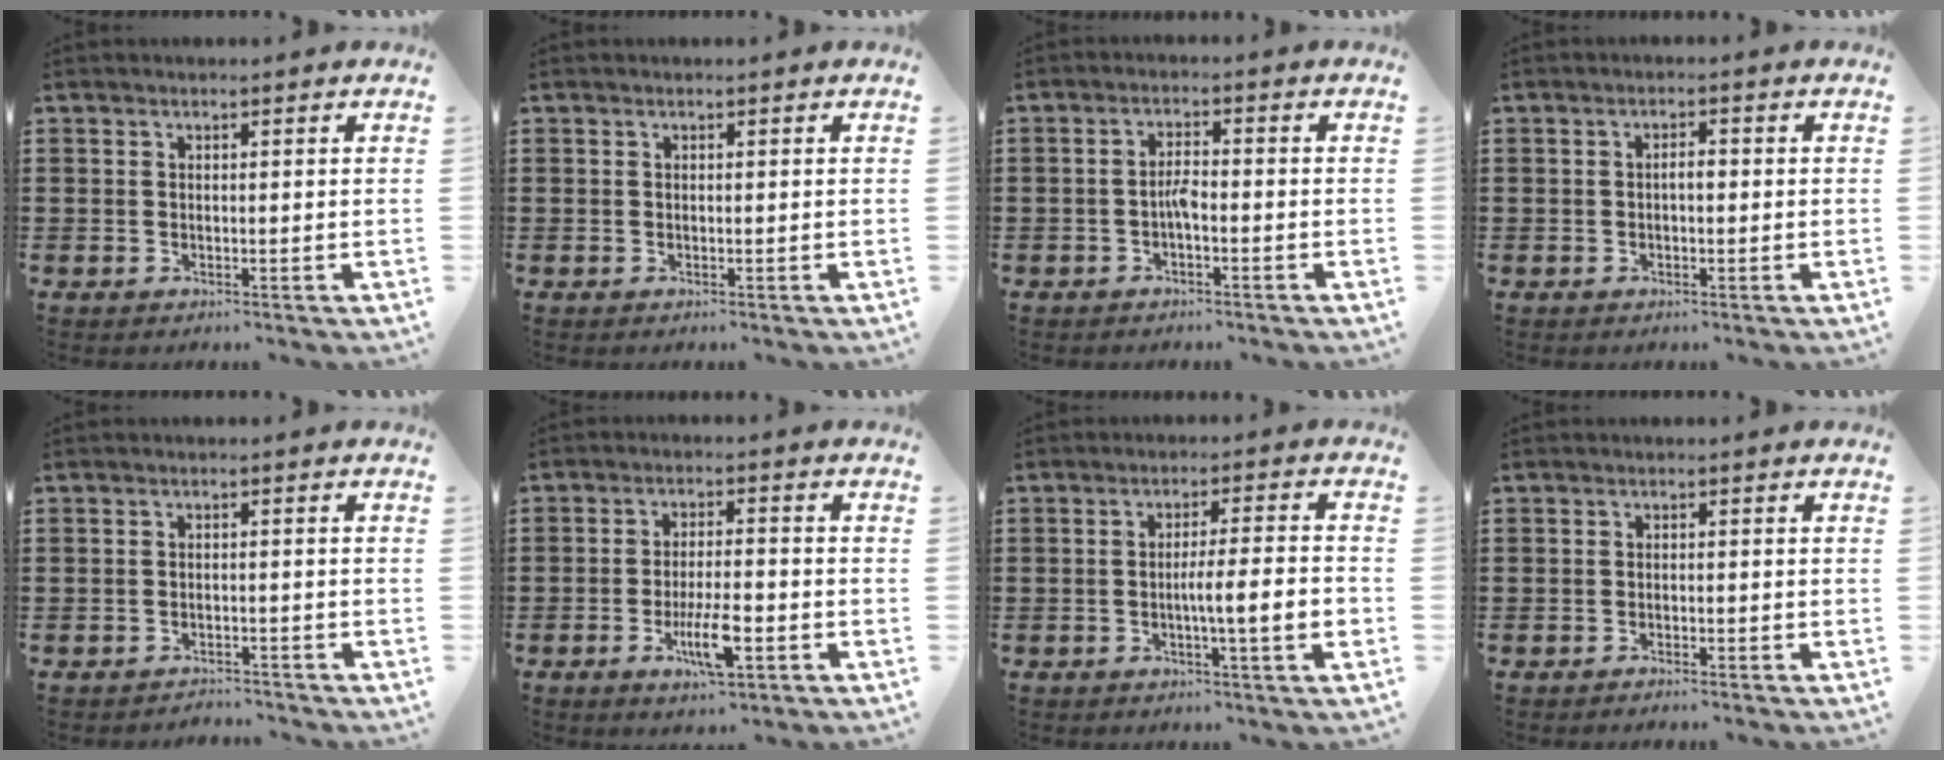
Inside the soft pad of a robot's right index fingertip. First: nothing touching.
{"total": 0.0}
{"total": 2.5, "force": [-1.0, 0.5, 2.3], "torque": [-0.050, 0.002, -0.022]}
{"total": 1.7, "force": [-0.2, 0.6, 1.6], "torque": [-0.030, 0.002, -0.005]}
{"total": 1.8, "force": [-1.8, 0.2, 0.0], "torque": [-0.006, 0.000, -0.040]}
{"total": 7.1, "force": [-2.9, 1.9, 6.3], "torque": [-0.127, -0.011, -0.052]}
{"total": 6.6, "force": [-1.5, 0.3, 6.4], "torque": [-0.108, -0.004, -0.029]}
{"total": 0.9, "force": [-0.9, 0.0, 0.1], "torque": [-0.005, 0.000, -0.019]}